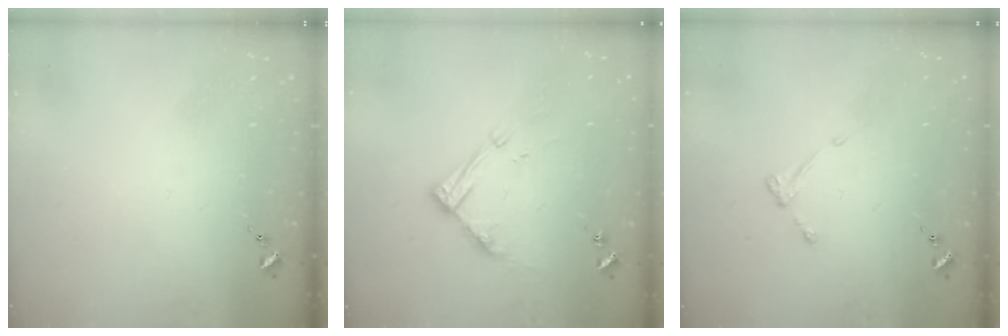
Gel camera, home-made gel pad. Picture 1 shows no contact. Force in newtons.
{"total": 12.0, "press": 11.9, "slide": 1.1}
{"total": 3.3, "press": 3.2, "slide": 0.4}